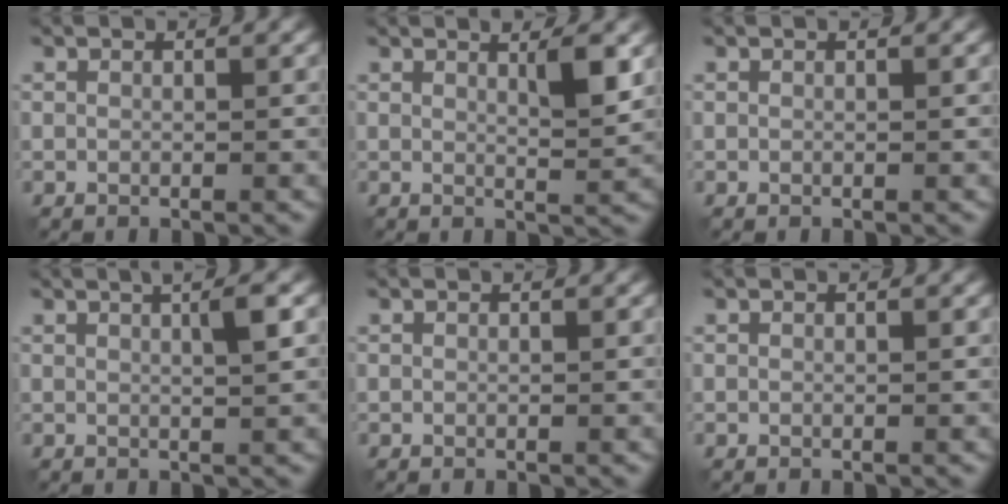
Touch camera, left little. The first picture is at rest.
{"total": 2.8, "force": [1.4, 0.6, 2.4], "torque": [-0.026, -0.001, 0.021]}
{"total": 0.0}
{"total": 3.0, "force": [1.1, 0.6, 2.7], "torque": [-0.025, 0.007, 0.009]}
{"total": 0.0}
{"total": 0.0}